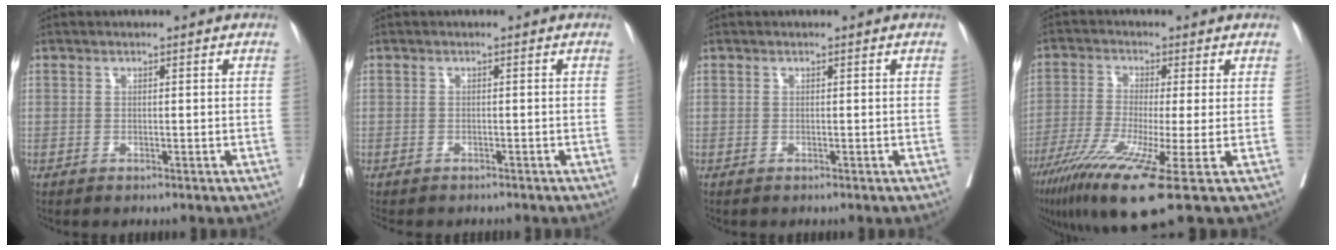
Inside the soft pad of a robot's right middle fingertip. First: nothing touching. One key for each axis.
{"total": 7.8, "fx": -6.8, "fy": 2.7, "fz": 2.8, "tx": -0.052, "ty": -0.008, "tz": -0.087}
{"total": 0.7, "fx": -0.5, "fy": -0.2, "fz": 0.5, "tx": -0.001, "ty": 0.002, "tz": -0.001}
{"total": 12.2, "fx": -6.6, "fy": -0.7, "fz": 10.3, "tx": -0.192, "ty": -0.040, "tz": -0.111}